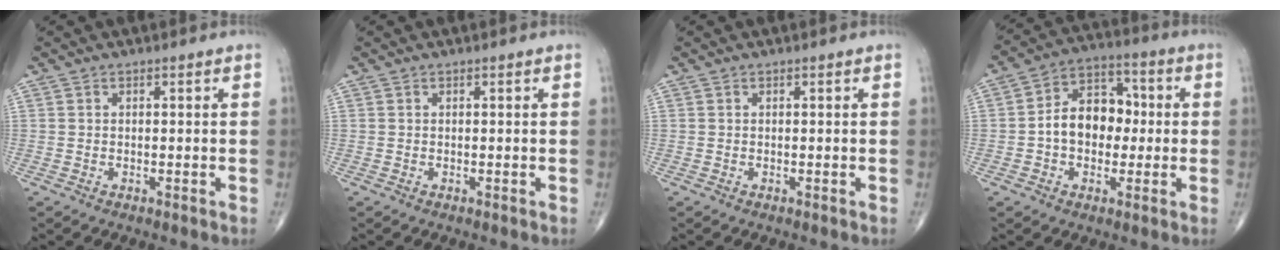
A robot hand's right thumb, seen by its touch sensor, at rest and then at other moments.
{"total": 0.0}
{"total": 0.0}
{"total": 11.4, "force": [-0.5, 8.4, 7.8], "torque": [-0.094, 0.035, -0.019]}